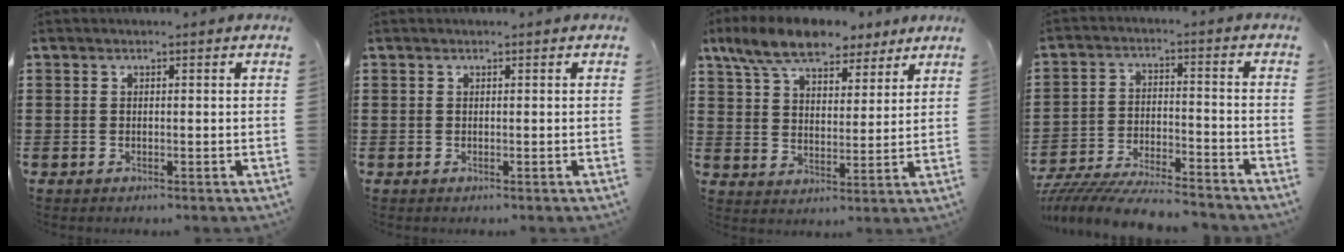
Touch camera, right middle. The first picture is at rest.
{"total": 0.0}
{"total": 9.4, "force": [8.0, 3.4, 3.5], "torque": [-0.093, -0.019, 0.151]}
{"total": 8.2, "force": [-7.9, 0.6, 2.1], "torque": [-0.041, 0.007, -0.152]}